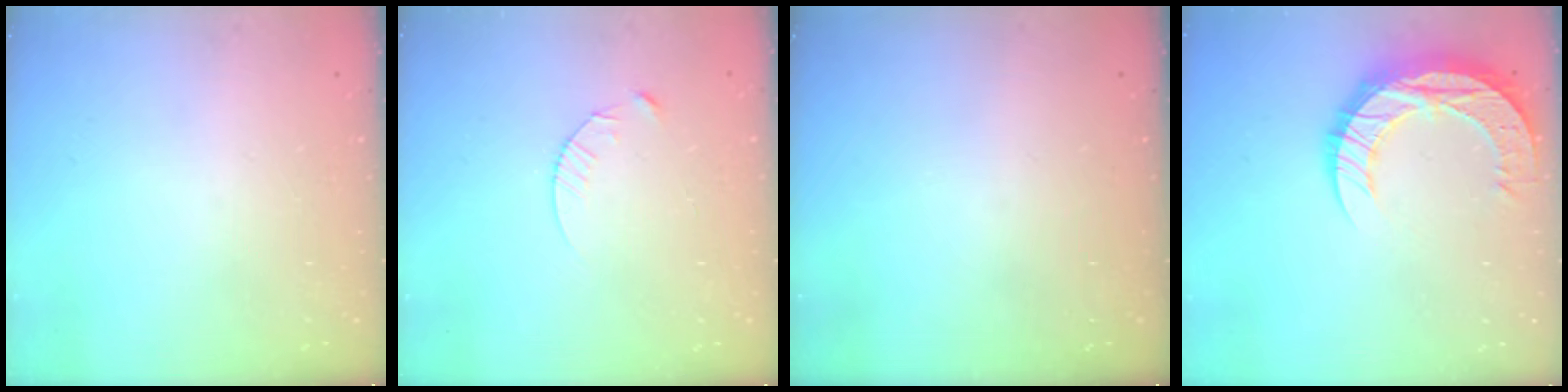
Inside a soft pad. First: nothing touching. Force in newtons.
{"total": 4.7, "press": 4.7, "slide": 0.6}
{"total": 0.0}
{"total": 19.0, "press": 18.9, "slide": 1.4}